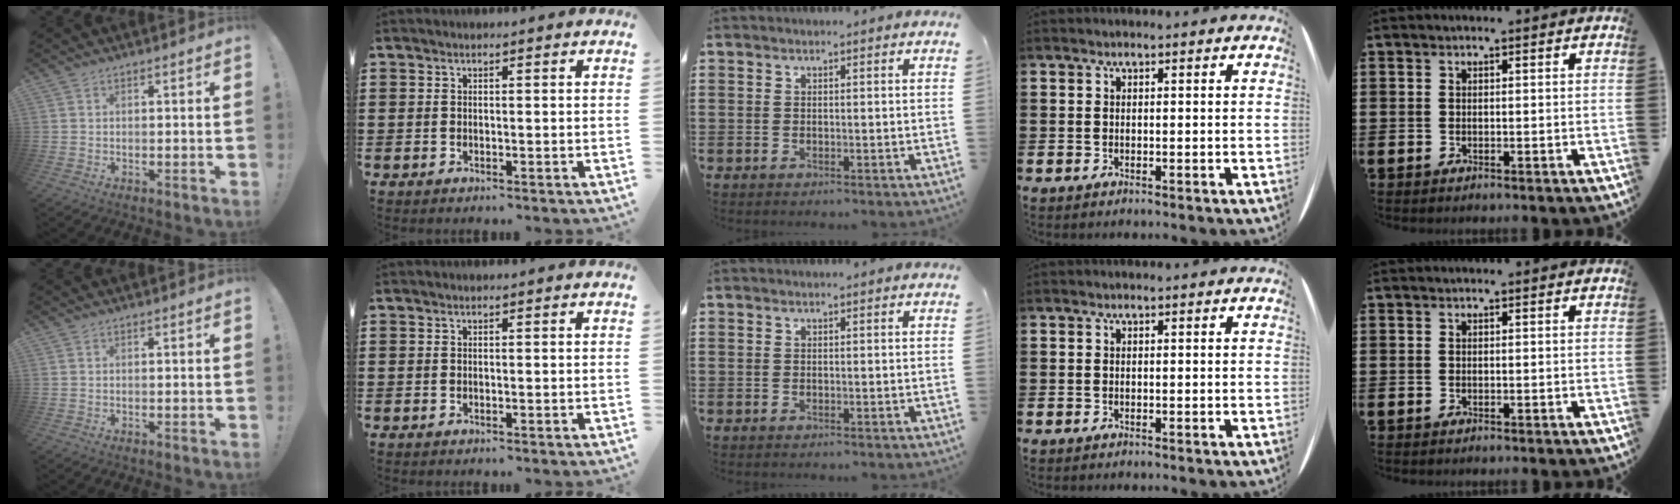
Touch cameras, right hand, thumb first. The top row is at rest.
{}